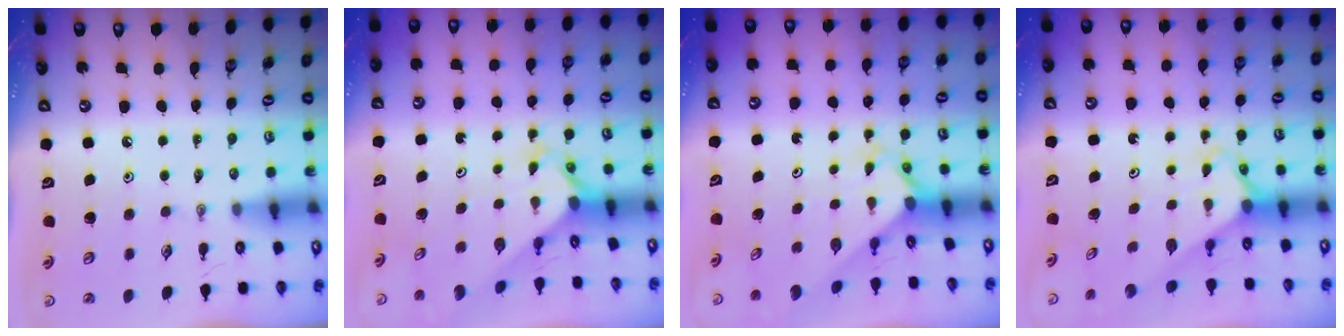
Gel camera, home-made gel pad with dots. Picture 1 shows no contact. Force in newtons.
{"total": 2.5, "press": 2.5, "slide": 0.2}
{"total": 2.5, "press": 2.5, "slide": 0.2}
{"total": 2.3, "press": 2.3, "slide": 0.1}